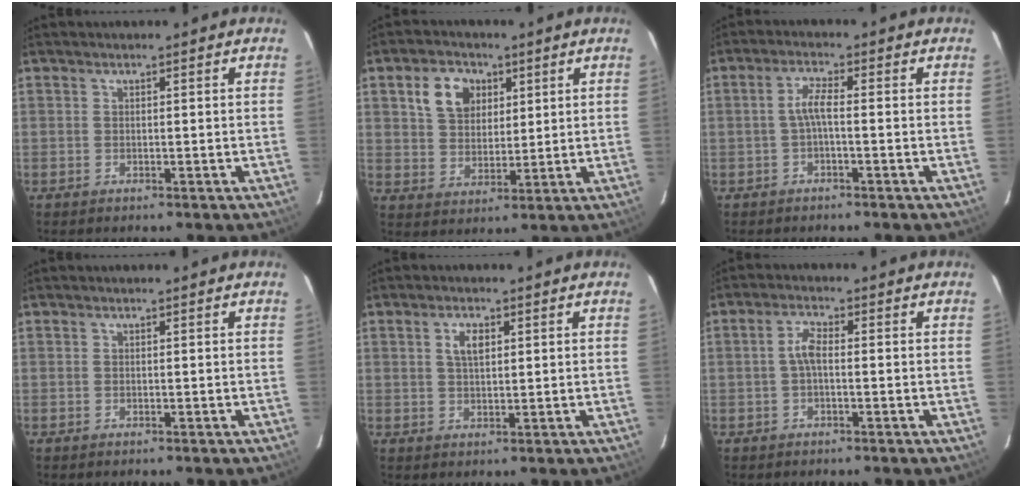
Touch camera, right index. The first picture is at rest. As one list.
[{"total": 8.5, "force": [3.6, 6.2, 4.6], "torque": [-0.089, 0.021, 0.068]}, {"total": 3.0, "force": [-0.7, 0.3, 2.9], "torque": [-0.059, 0.006, -0.013]}, {"total": 0.0}, {"total": 3.4, "force": [1.3, 1.6, 2.8], "torque": [-0.052, 0.005, 0.024]}, {"total": 2.9, "force": [-0.4, 1.0, 2.7], "torque": [-0.057, 0.009, -0.008]}]